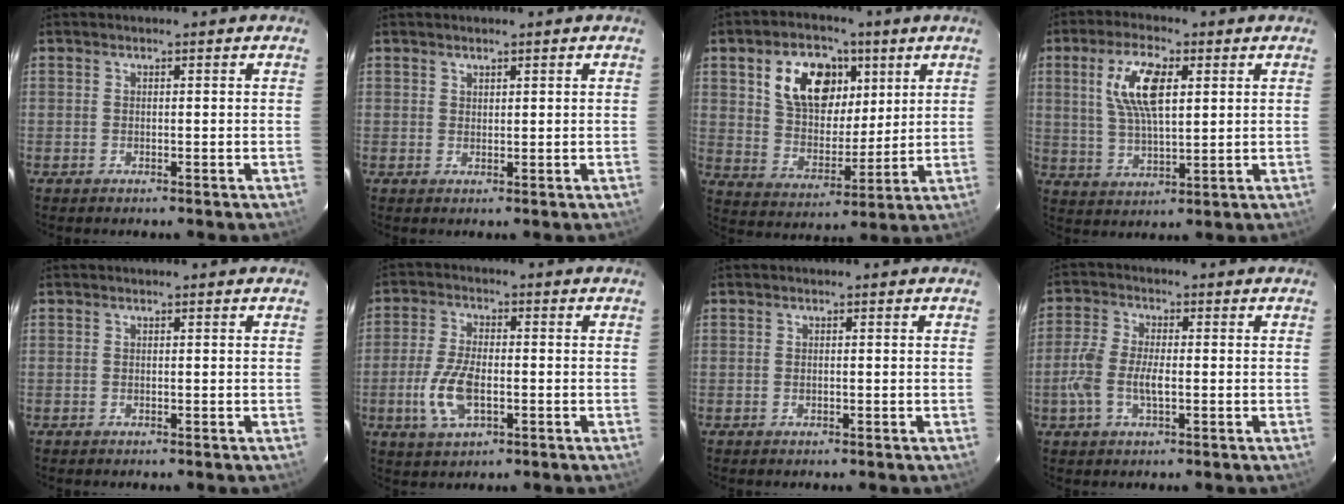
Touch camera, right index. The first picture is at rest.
{"total": 1.0, "force": [0.8, 0.5, 0.1], "torque": [-0.001, 0.003, 0.015]}
{"total": 15.0, "force": [6.3, 9.6, 9.6], "torque": [-0.177, 0.025, 0.119]}
{"total": 10.3, "force": [3.2, 3.9, 8.9], "torque": [-0.177, 0.010, 0.065]}
{"total": 0.0}
{"total": 8.9, "force": [-2.4, 4.1, 7.5], "torque": [-0.164, -0.004, -0.043]}
{"total": 0.7, "force": [-0.1, 0.6, 0.4], "torque": [-0.007, 0.000, -0.001]}
{"total": 6.8, "force": [-1.6, 3.0, 5.9], "torque": [-0.134, 0.003, -0.031]}